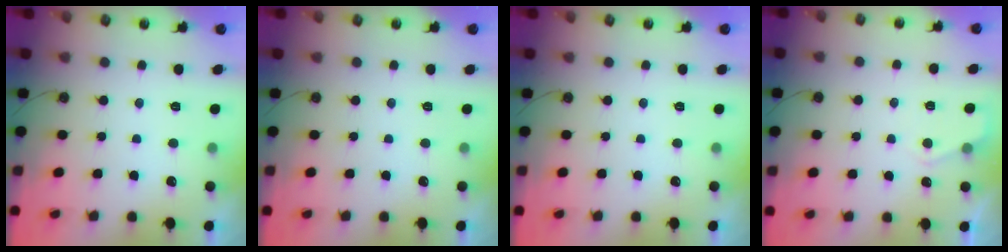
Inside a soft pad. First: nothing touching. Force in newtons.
{"total": 0.0}
{"total": 0.0}
{"total": 4.4, "press": 4.3, "slide": 0.6}